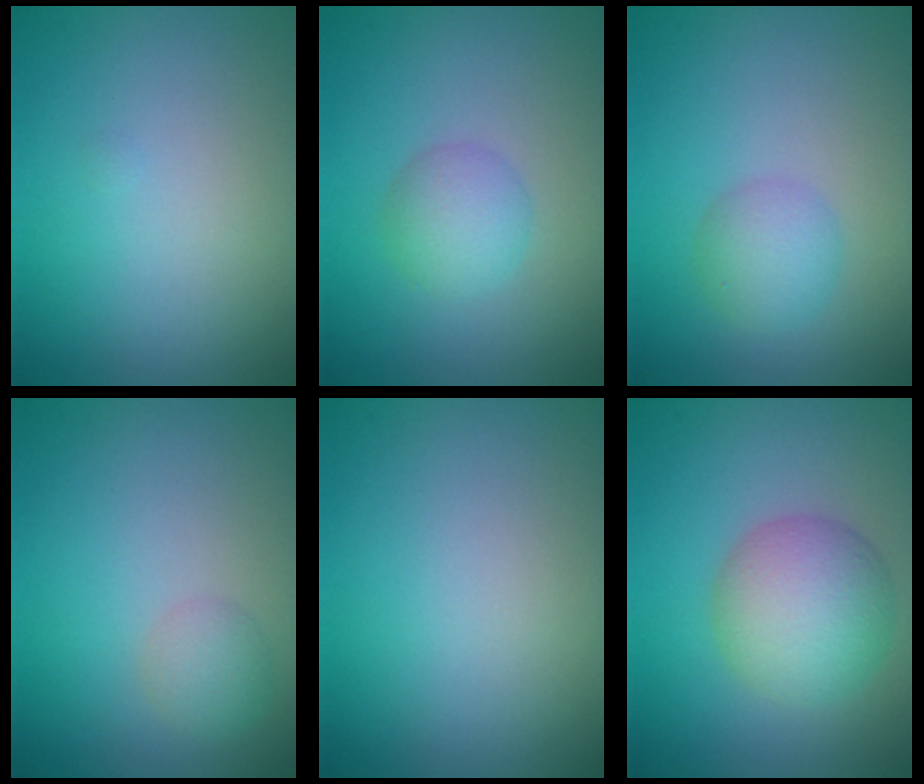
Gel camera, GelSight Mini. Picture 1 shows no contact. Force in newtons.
{"total": 2.5, "press": 2.5, "slide": 0.1}
{"total": 2.4, "press": 2.4, "slide": 0.1}
{"total": 1.6, "press": 1.6, "slide": 0.1}
{"total": 0.0}
{"total": 5.6, "press": 5.6, "slide": 0.2}